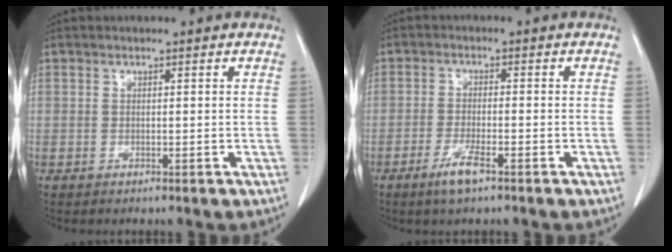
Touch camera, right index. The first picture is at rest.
{"total": 4.1, "force": [-2.7, 0.4, 3.1], "torque": [-0.068, -0.006, -0.050]}